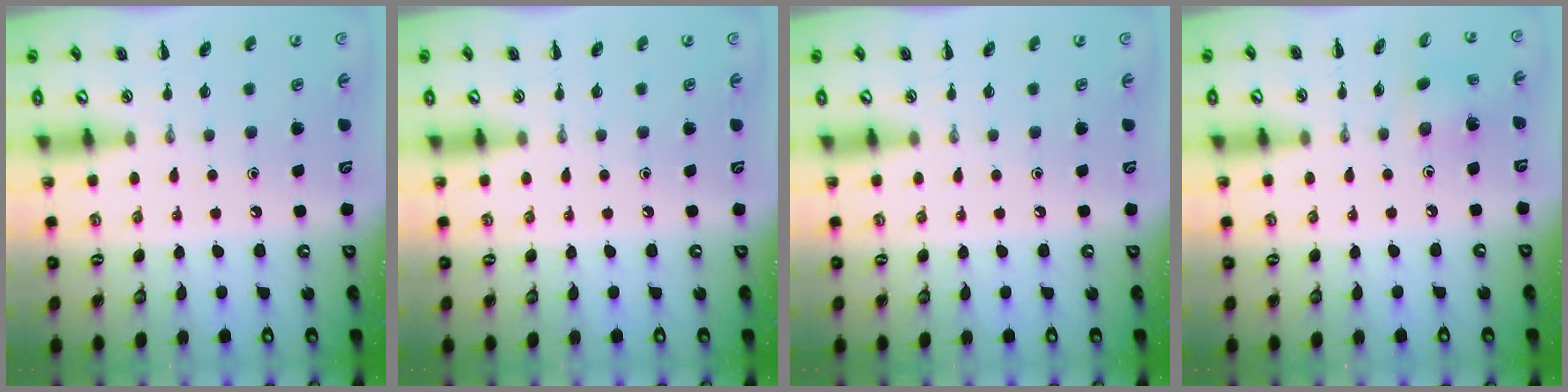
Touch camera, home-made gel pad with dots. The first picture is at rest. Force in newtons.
{"total": 0.0}
{"total": 0.0}
{"total": 1.7, "press": 1.6, "slide": 0.7}